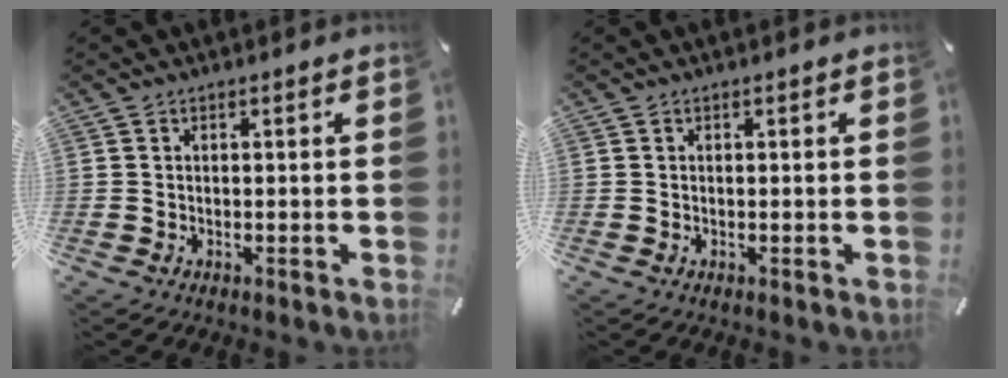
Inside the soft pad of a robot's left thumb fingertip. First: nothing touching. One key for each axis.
{"total": 0.0}